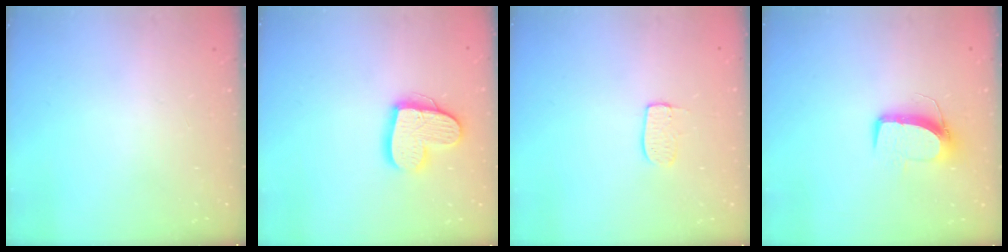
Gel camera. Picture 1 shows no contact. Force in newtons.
{"total": 15.0, "press": 14.9, "slide": 1.1}
{"total": 6.3, "press": 6.3, "slide": 0.1}
{"total": 10.2, "press": 10.2, "slide": 0.5}